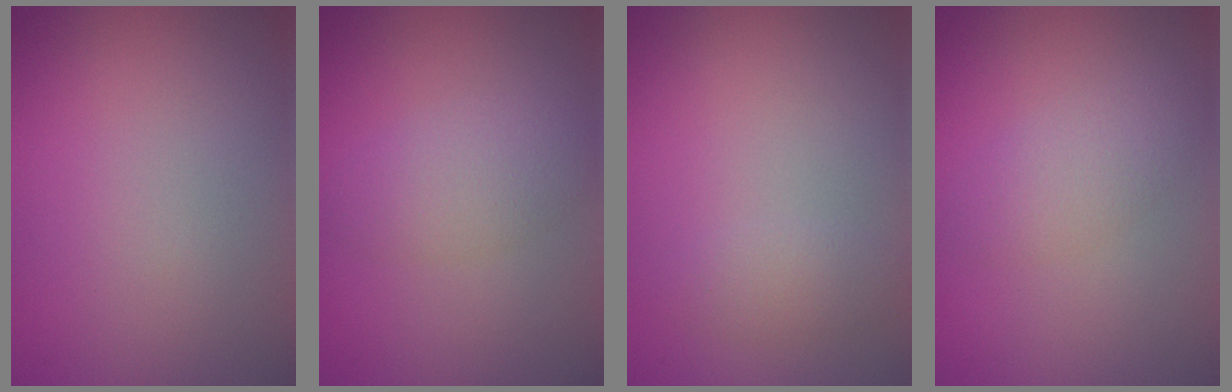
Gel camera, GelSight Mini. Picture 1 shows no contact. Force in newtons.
{"total": 3.0, "press": 3.0, "slide": 0.2}
{"total": 1.6, "press": 1.6, "slide": 0.1}
{"total": 2.5, "press": 2.5, "slide": 0.0}